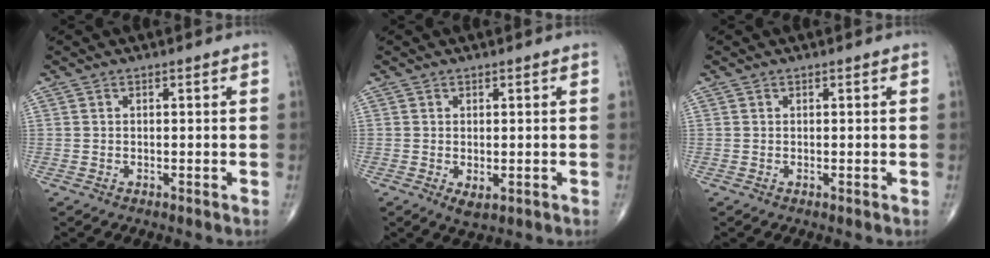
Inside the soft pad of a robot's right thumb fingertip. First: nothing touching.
{"total": 2.4, "force": [-0.5, 1.2, 2.0], "torque": [-0.031, -0.006, -0.002]}
{"total": 0.0}